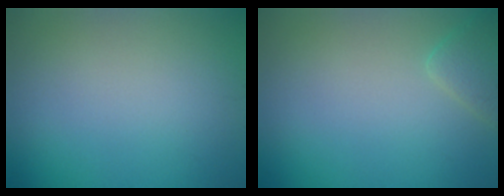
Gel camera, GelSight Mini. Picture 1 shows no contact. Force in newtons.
{"total": 1.9, "press": 1.9, "slide": 0.1}